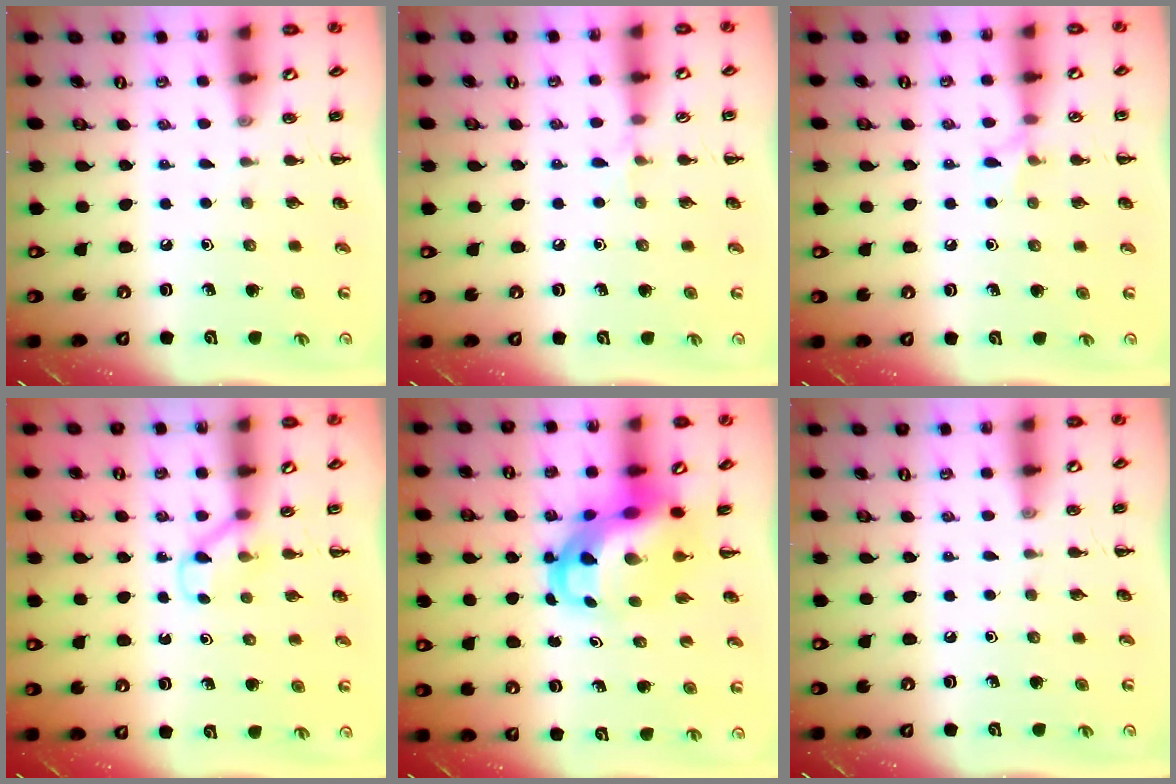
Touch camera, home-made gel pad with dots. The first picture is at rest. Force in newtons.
{"total": 4.0, "press": 3.7, "slide": 1.5}
{"total": 5.3, "press": 4.9, "slide": 1.9}
{"total": 3.7, "press": 3.5, "slide": 1.2}
{"total": 8.6, "press": 8.3, "slide": 2.3}
{"total": 0.0}